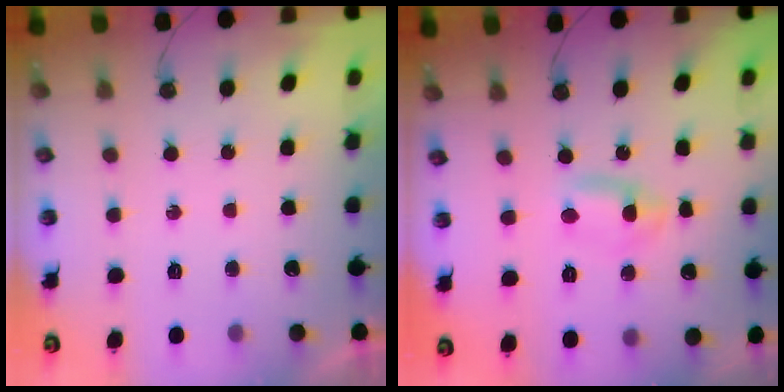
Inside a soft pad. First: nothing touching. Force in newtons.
{"total": 2.7, "press": 2.5, "slide": 1.2}